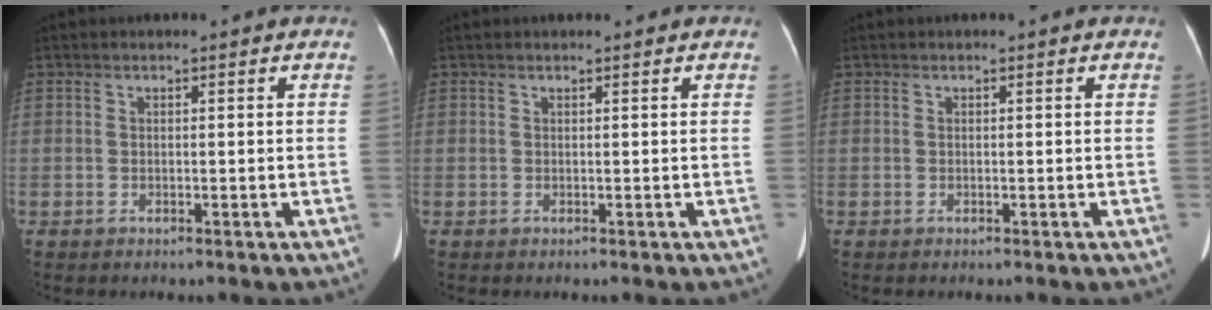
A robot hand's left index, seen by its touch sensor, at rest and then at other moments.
{"total": 0.0}
{"total": 0.0}